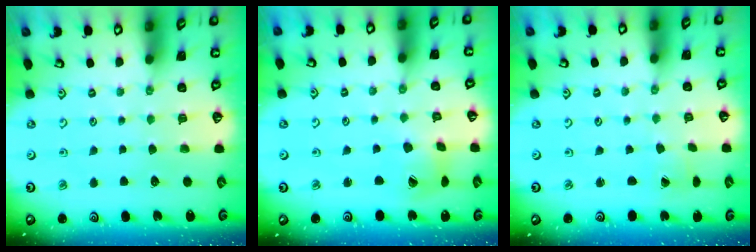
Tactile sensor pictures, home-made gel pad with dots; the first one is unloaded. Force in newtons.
{"total": 6.4, "press": 6.3, "slide": 0.8}
{"total": 1.5, "press": 1.5, "slide": 0.0}